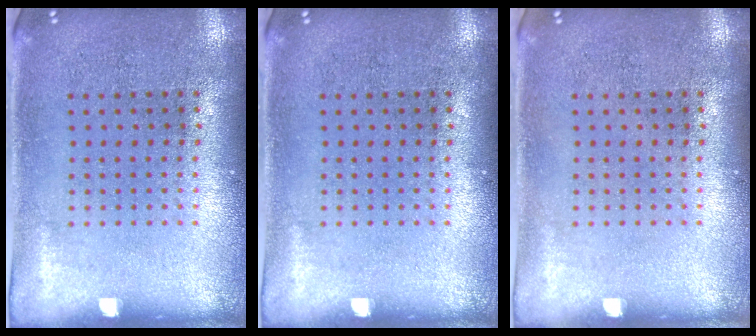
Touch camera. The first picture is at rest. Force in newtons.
{"total": 0.0}
{"total": 0.0}